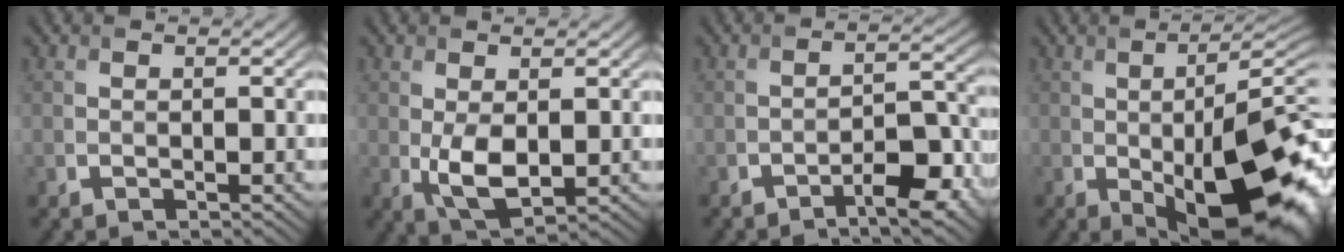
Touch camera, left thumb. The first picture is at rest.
{"total": 4.2, "force": [-0.1, 2.3, 3.5], "torque": [-0.079, -0.011, 0.005]}
{"total": 6.4, "force": [-4.1, 2.0, 4.5], "torque": [-0.062, 0.001, -0.061]}
{"total": 16.2, "force": [-3.8, 6.0, 14.5], "torque": [-0.201, -0.025, -0.048]}